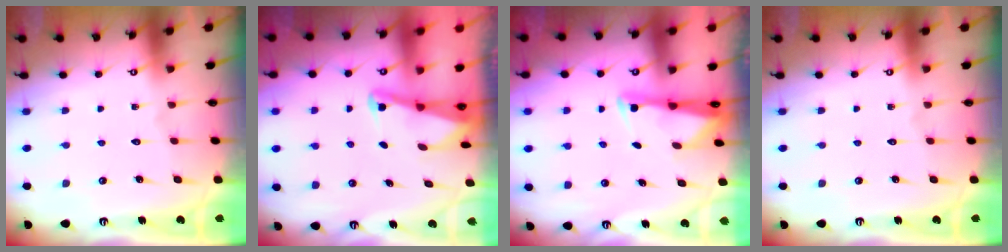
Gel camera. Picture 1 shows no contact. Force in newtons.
{"total": 2.1, "press": 2.1, "slide": 0.3}
{"total": 2.6, "press": 2.6, "slide": 0.3}
{"total": 0.0}